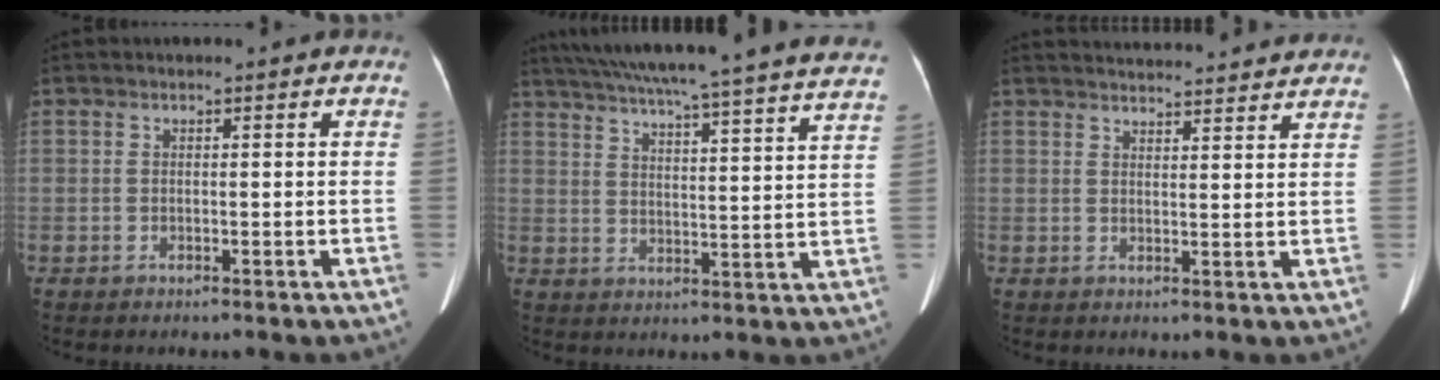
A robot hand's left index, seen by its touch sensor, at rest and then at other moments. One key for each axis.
{"total": 32.9, "fx": 29.9, "fy": 0.7, "fz": 13.7, "tx": -0.228, "ty": -0.047, "tz": 0.371}
{"total": 14.0, "fx": 13.4, "fy": 1.5, "fz": 3.7, "tx": -0.049, "ty": 0.027, "tz": 0.165}